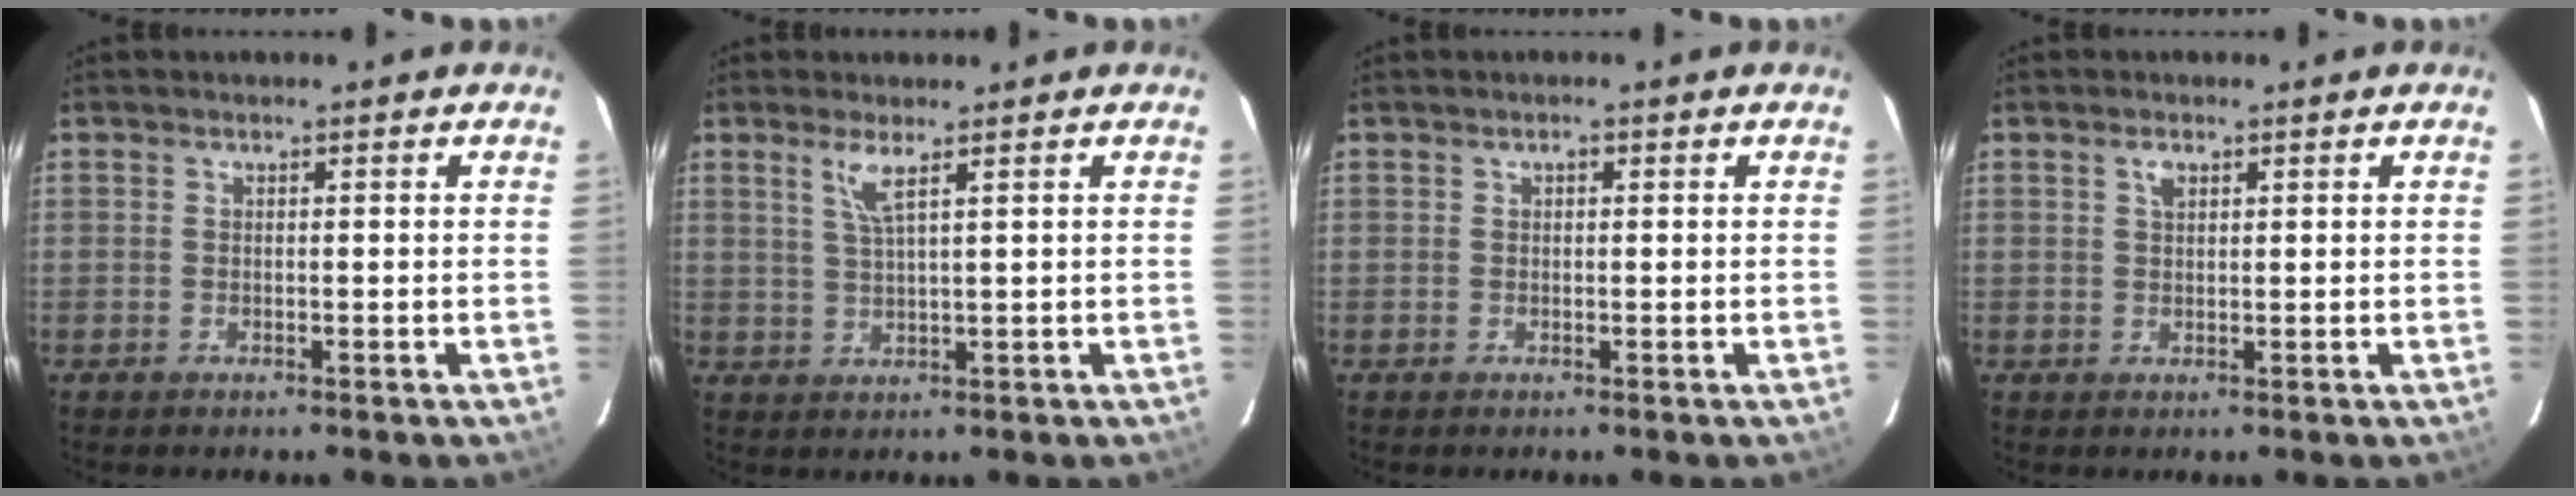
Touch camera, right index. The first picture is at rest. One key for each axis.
{"total": 3.4, "fx": 1.9, "fy": -0.1, "fz": 2.8, "tx": -0.058, "ty": -0.003, "tz": 0.040}
{"total": 0.6, "fx": 0.1, "fy": 0.5, "fz": 0.4, "tx": -0.006, "ty": 0.004, "tz": 0.001}
{"total": 1.6, "fx": 0.8, "fy": 0.9, "fz": 1.1, "tx": -0.021, "ty": 0.004, "tz": 0.015}